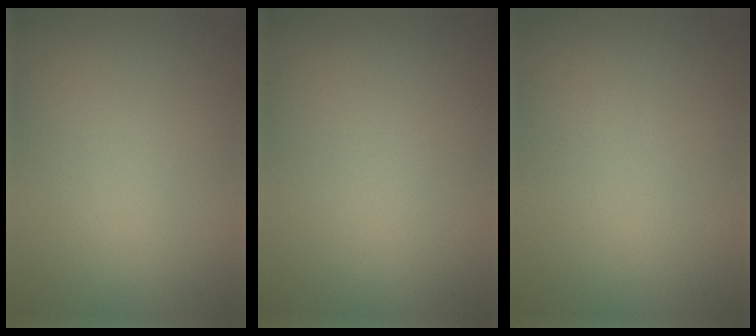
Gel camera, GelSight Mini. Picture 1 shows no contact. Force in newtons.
{"total": 0.0}
{"total": 0.0}